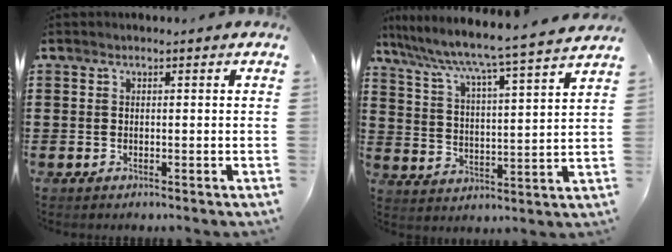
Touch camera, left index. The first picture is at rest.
{"total": 4.6, "force": [4.0, -0.8, 2.0], "torque": [-0.062, -0.045, 0.053]}